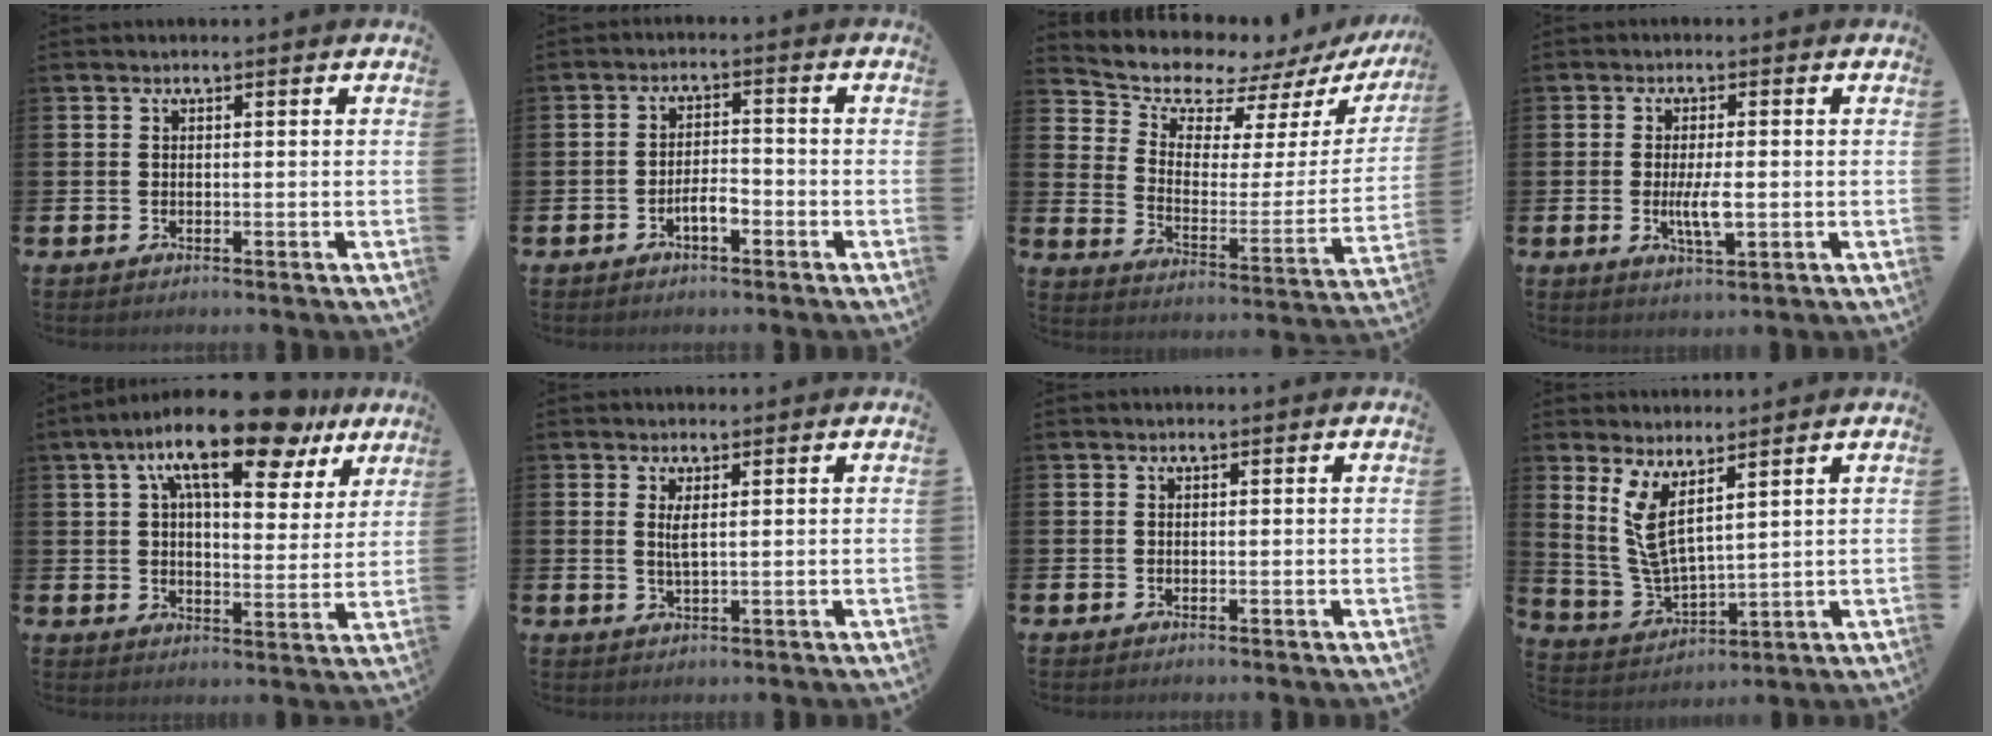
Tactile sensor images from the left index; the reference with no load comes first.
{"total": 3.0, "force": [-1.6, 1.1, 2.3], "torque": [-0.033, 0.006, -0.034]}
{"total": 8.1, "force": [7.5, 2.9, 1.1], "torque": [-0.054, -0.070, 0.127]}
{"total": 3.9, "force": [-0.5, 1.1, 3.7], "torque": [-0.065, -0.005, -0.013]}
{"total": 14.6, "force": [10.5, 4.6, 9.1], "torque": [-0.159, -0.041, 0.174]}
{"total": 1.9, "force": [0.9, 0.3, 1.6], "torque": [-0.029, -0.001, 0.013]}
{"total": 0.0}
{"total": 6.3, "force": [4.1, 1.8, 4.3], "torque": [-0.102, -0.026, 0.072]}